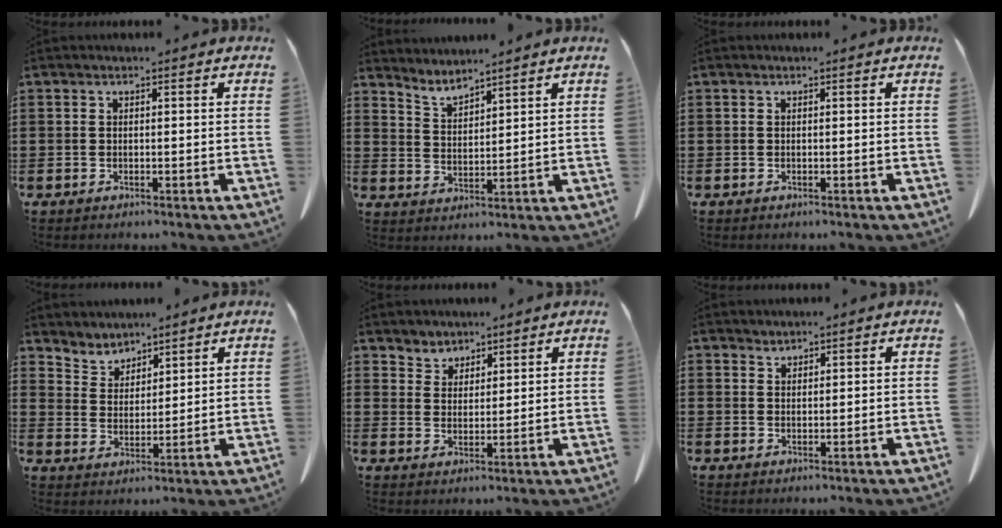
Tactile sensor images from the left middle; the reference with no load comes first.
{"total": 3.3, "force": [3.3, 0.1, 0.4], "torque": [-0.019, -0.017, 0.061]}
{"total": 0.0}
{"total": 3.9, "force": [3.7, 1.2, -0.5], "torque": [-0.008, -0.017, 0.068]}
{"total": 3.5, "force": [3.2, 1.5, -0.5], "torque": [-0.006, -0.007, 0.061]}
{"total": 1.5, "force": [1.5, 0.2, -0.2], "torque": [-0.001, -0.002, 0.031]}